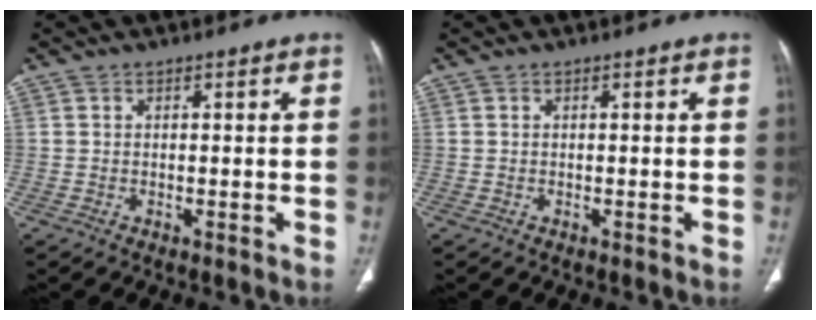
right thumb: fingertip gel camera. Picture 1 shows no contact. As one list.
[{"total": 0.0}]